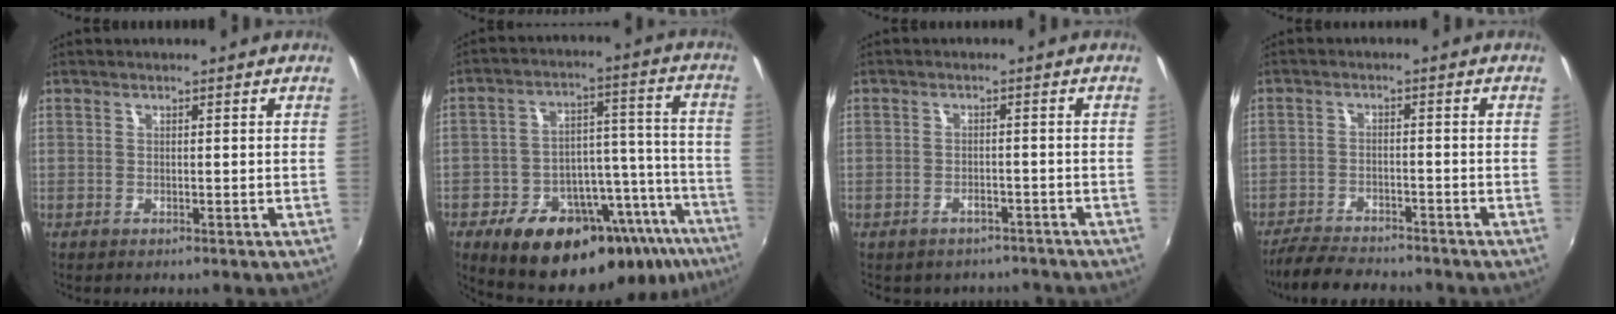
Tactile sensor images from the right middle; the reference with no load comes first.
{"total": 26.7, "force": [-18.1, 13.2, 14.5], "torque": [-0.229, 0.030, -0.233]}
{"total": 5.1, "force": [-4.2, 2.7, 1.3], "torque": [-0.031, -0.002, -0.047]}
{"total": 9.0, "force": [-8.2, 1.9, 3.4], "torque": [-0.094, -0.018, -0.133]}